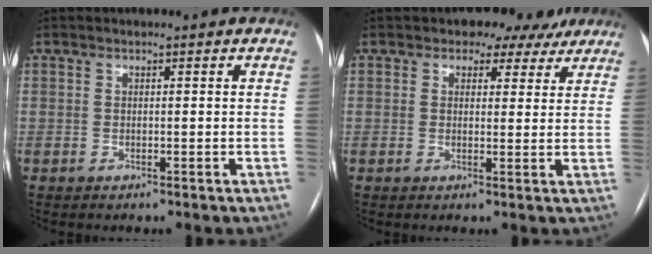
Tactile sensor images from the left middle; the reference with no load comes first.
{"total": 5.7, "force": [4.2, 3.6, 1.4], "torque": [-0.006, 0.009, 0.043]}